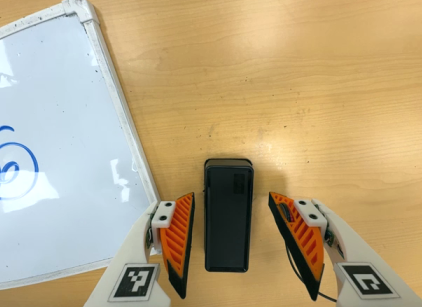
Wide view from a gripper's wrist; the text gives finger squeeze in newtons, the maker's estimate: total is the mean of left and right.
{"total": 0.0}